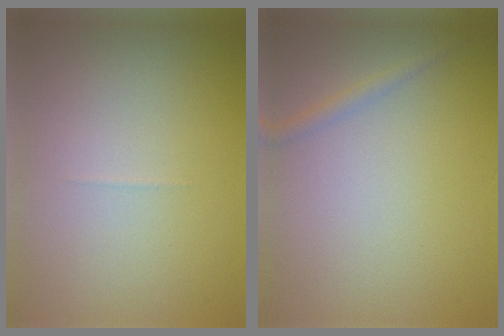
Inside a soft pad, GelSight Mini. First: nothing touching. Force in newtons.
{"total": 1.1, "press": 1.1, "slide": 0.0}